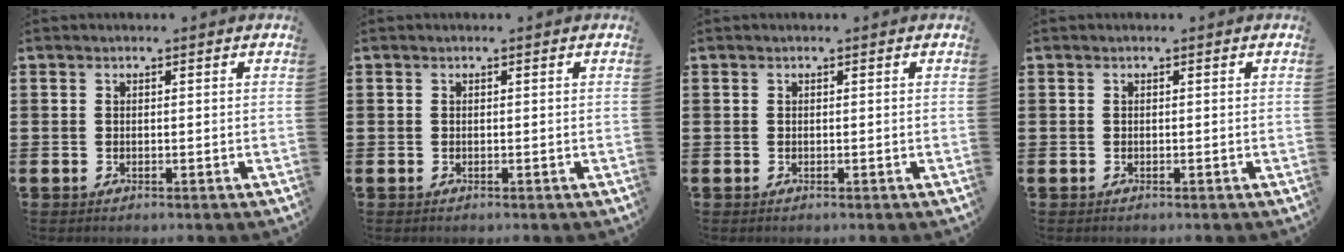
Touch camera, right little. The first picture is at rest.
{"total": 0.0}
{"total": 0.0}
{"total": 0.0}